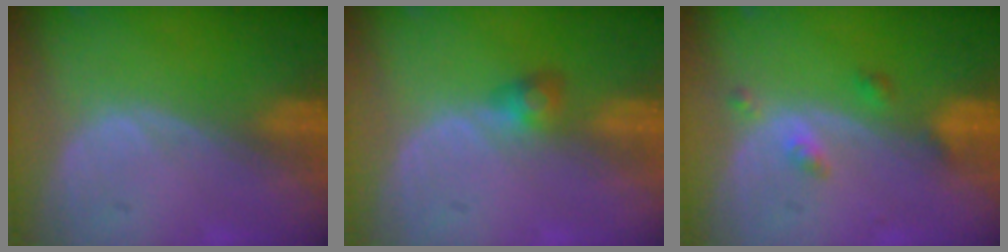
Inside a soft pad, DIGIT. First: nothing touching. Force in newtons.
{"total": 2.5, "press": 2.5, "slide": 0.5}
{"total": 2.9, "press": 2.9, "slide": 0.2}